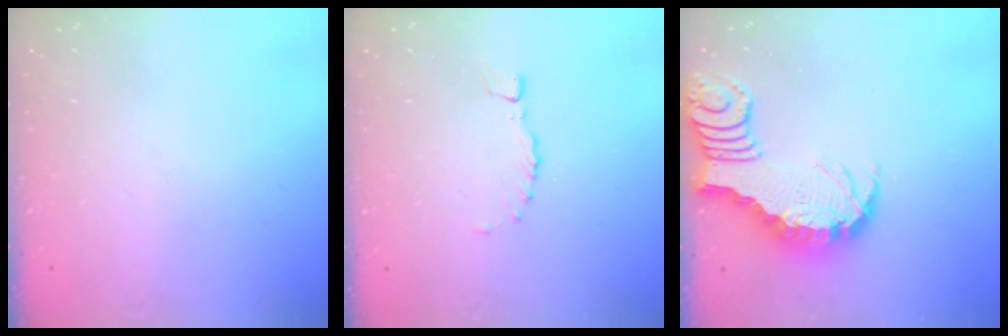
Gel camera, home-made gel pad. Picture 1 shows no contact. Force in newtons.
{"total": 0.0}
{"total": 3.3, "press": 3.2, "slide": 0.5}